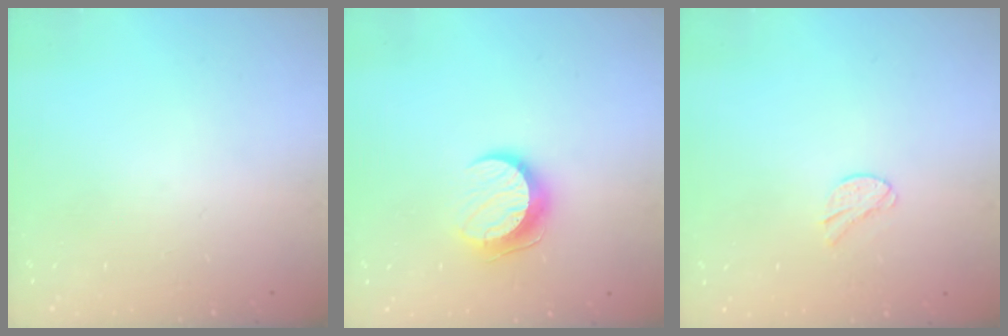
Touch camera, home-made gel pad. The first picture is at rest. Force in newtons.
{"total": 9.7, "press": 9.7, "slide": 0.8}
{"total": 5.8, "press": 5.8, "slide": 0.6}